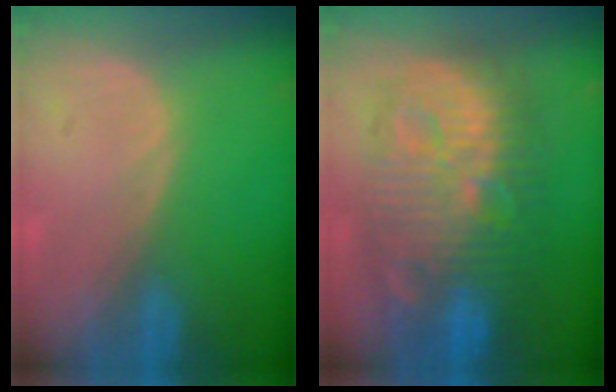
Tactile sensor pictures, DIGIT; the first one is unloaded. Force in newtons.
{"total": 13.8, "press": 13.7, "slide": 1.3}